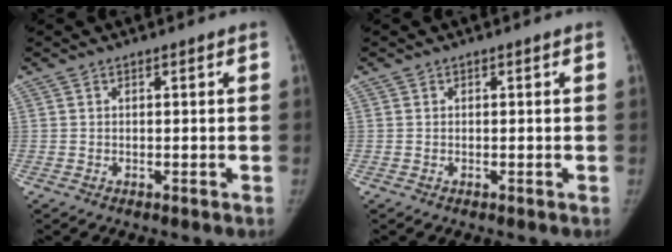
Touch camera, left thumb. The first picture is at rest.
{"total": 0.0}